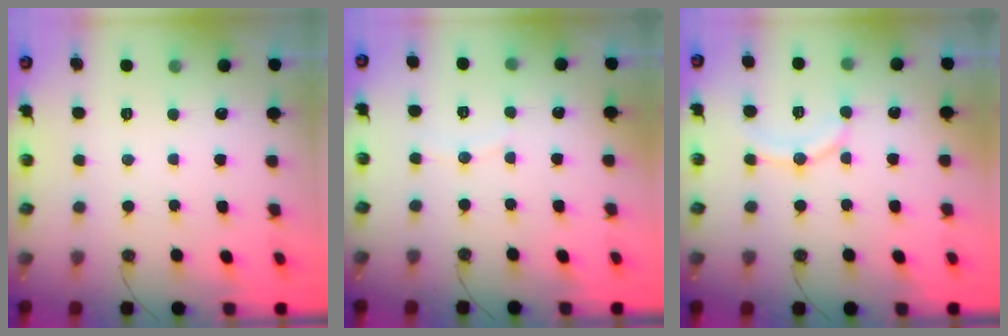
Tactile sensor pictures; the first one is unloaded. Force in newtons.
{"total": 3.1, "press": 3.0, "slide": 0.4}
{"total": 11.8, "press": 11.4, "slide": 3.1}